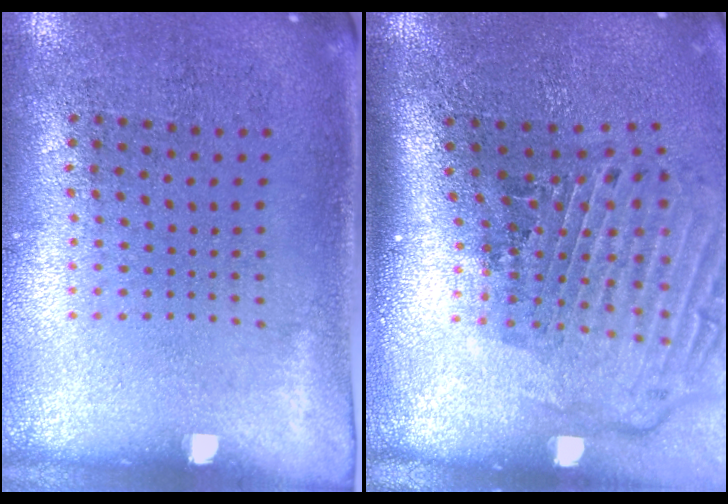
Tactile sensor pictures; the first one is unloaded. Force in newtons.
{"total": 3.0, "press": 2.0, "slide": 2.2}